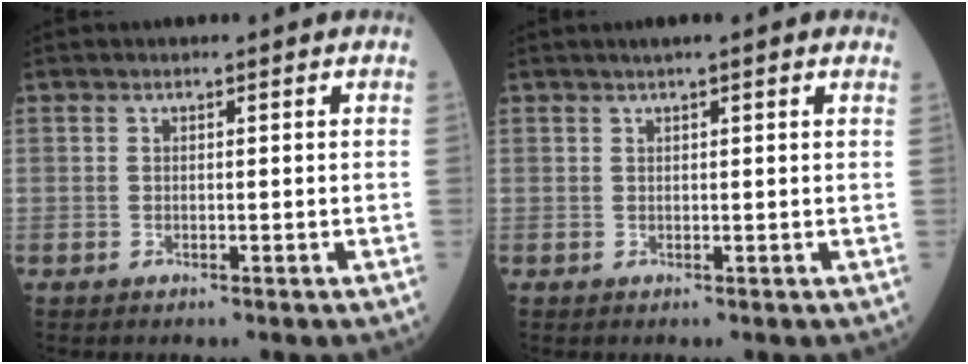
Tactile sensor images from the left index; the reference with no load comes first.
{"total": 3.4, "force": [2.4, 0.3, 2.3], "torque": [-0.031, 0.024, 0.033]}